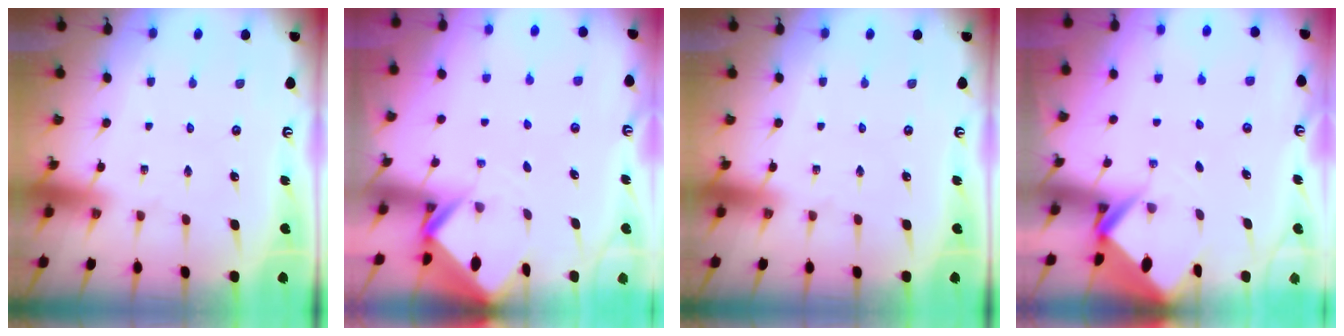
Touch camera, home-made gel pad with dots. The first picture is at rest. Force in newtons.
{"total": 2.7, "press": 2.7, "slide": 0.2}
{"total": 0.0}
{"total": 2.8, "press": 2.8, "slide": 0.1}